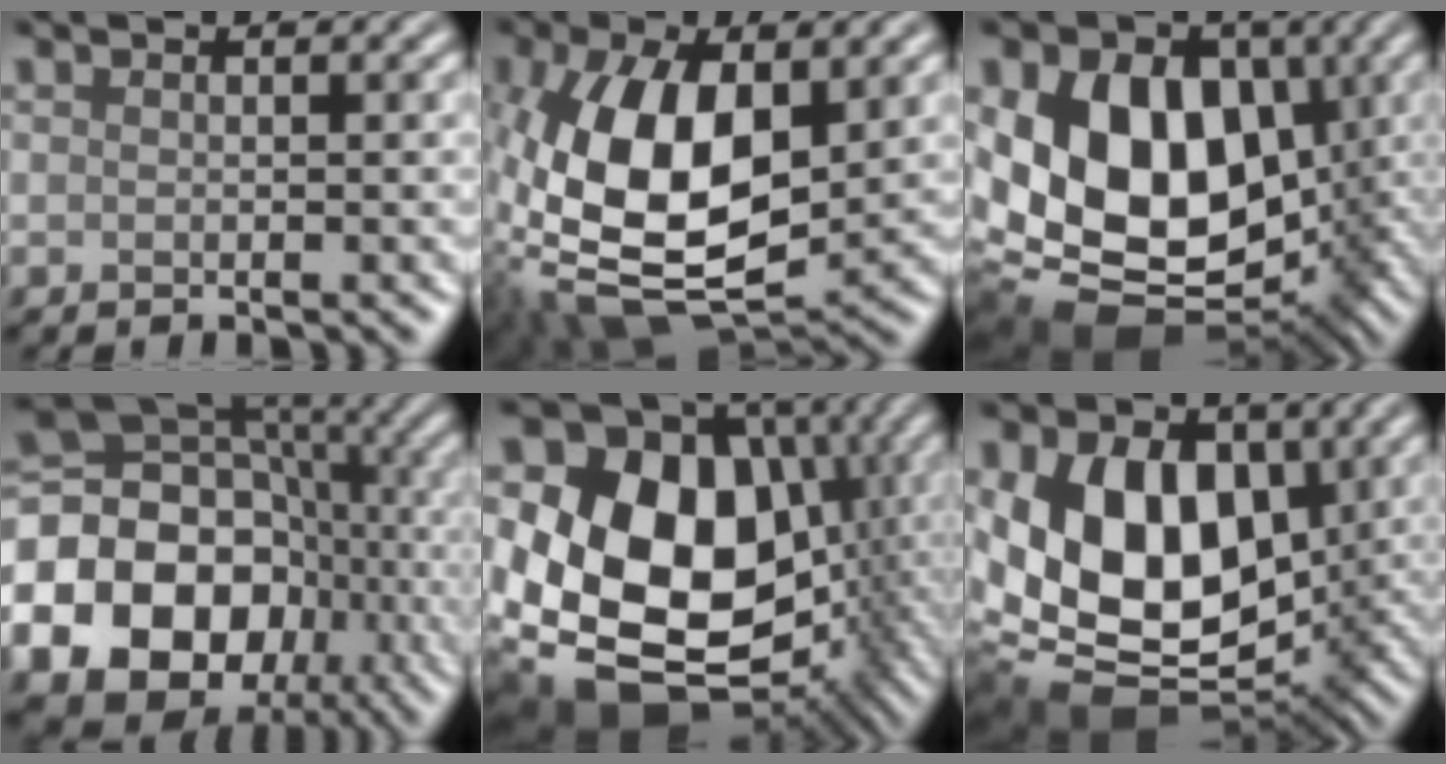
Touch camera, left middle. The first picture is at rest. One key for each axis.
{"total": 14.2, "fx": -0.6, "fy": 7.7, "fz": 11.9, "tx": -0.256, "ty": -0.016, "tz": -0.009}
{"total": 16.4, "fx": 0.8, "fy": 11.8, "fz": 11.4, "tx": -0.175, "ty": -0.008, "tz": 0.024}
{"total": 22.5, "fx": -6.9, "fy": 19.1, "fz": 9.7, "tx": -0.195, "ty": -0.023, "tz": -0.124}
{"total": 19.1, "fx": -1.2, "fy": 15.0, "fz": 11.8, "tx": -0.199, "ty": -0.019, "tz": -0.006}
{"total": 14.0, "fx": 1.6, "fy": 9.6, "fz": 10.0, "tx": -0.175, "ty": -0.019, "tz": 0.027}